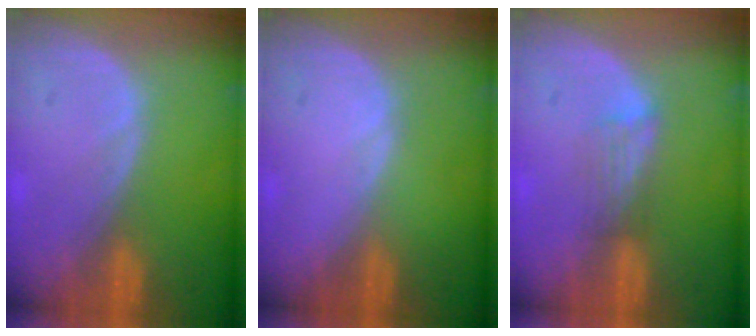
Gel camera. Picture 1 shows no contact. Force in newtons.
{"total": 0.0}
{"total": 2.8, "press": 2.5, "slide": 1.4}